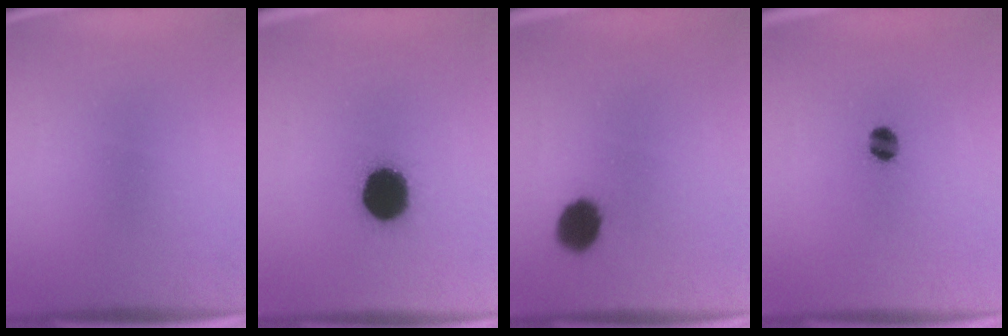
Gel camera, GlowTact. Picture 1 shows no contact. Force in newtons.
{"total": 17.0}
{"total": 8.6}
{"total": 4.4}